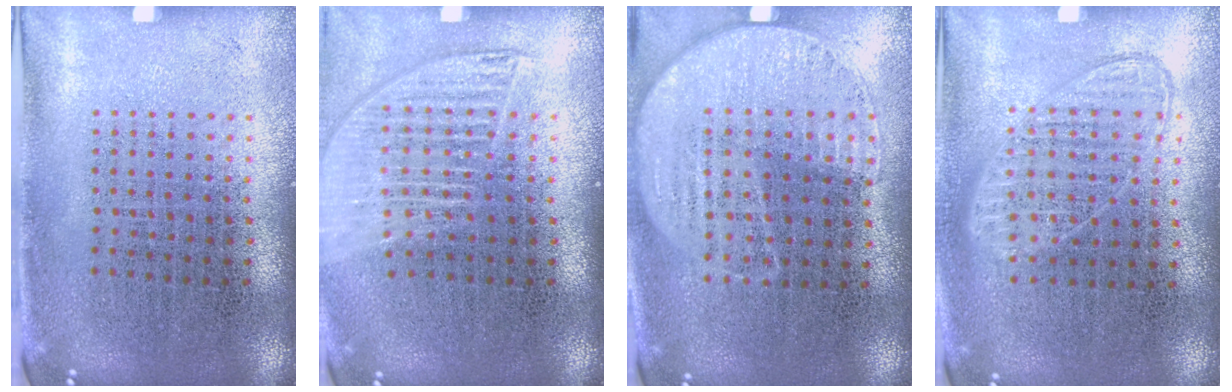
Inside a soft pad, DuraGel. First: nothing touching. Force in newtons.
{"total": 1.5, "press": 1.3, "slide": 0.7}
{"total": 1.2, "press": 1.0, "slide": 0.7}
{"total": 0.9, "press": 0.9, "slide": 0.3}